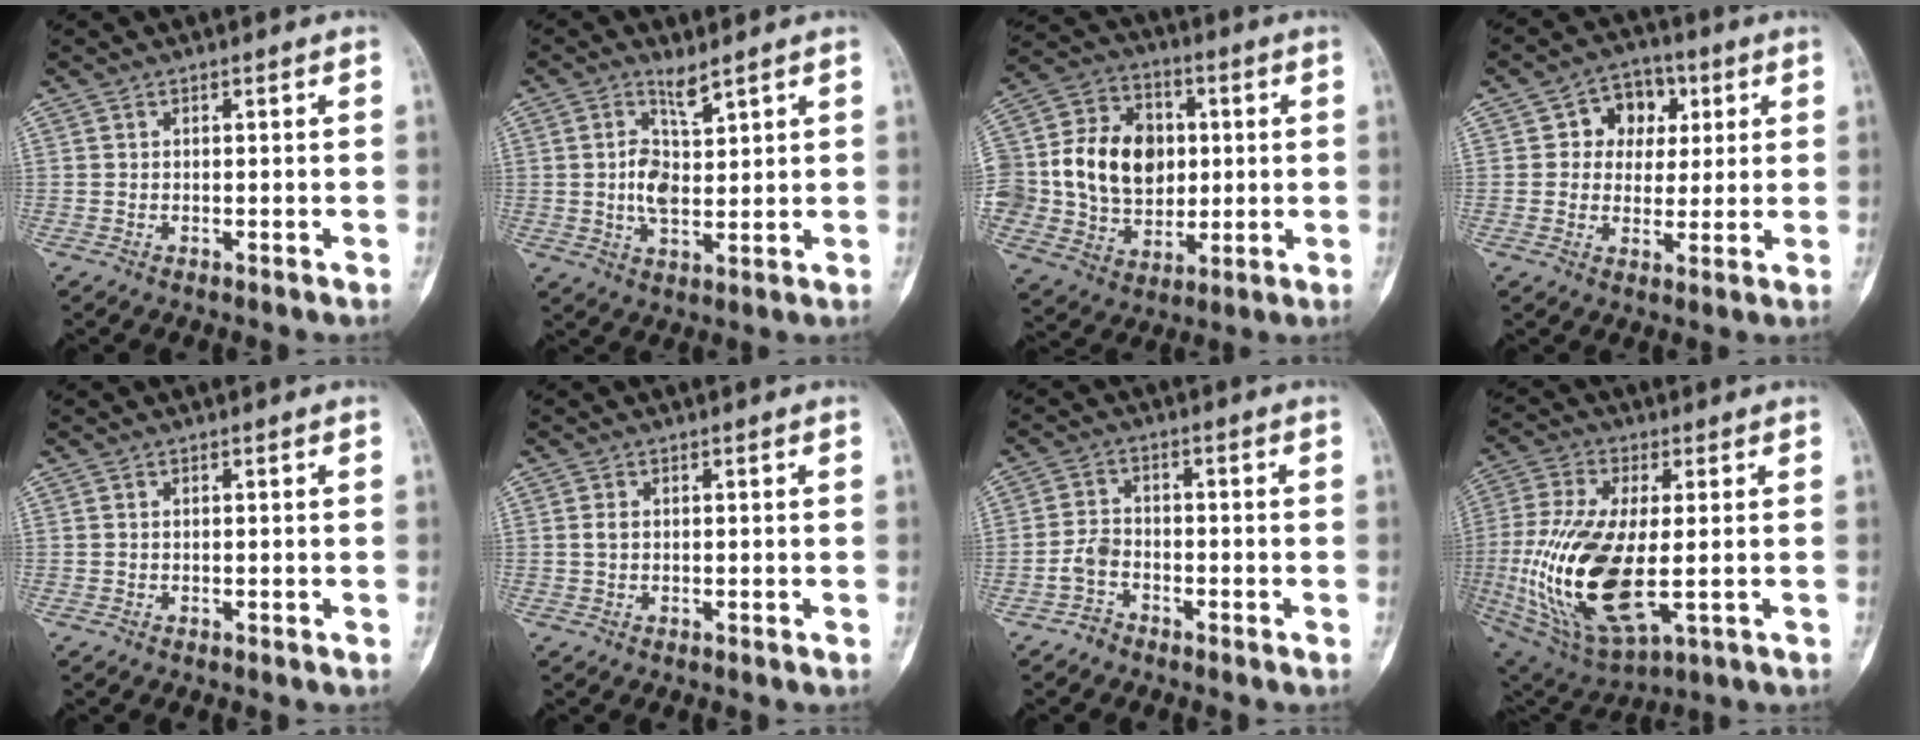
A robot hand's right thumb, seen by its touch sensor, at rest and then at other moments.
{"total": 6.1, "force": [2.6, 2.7, 4.8], "torque": [-0.083, -0.014, 0.056]}
{"total": 21.0, "force": [1.4, 16.8, 12.6], "torque": [-0.208, 0.025, 0.038]}
{"total": 9.1, "force": [2.4, 7.6, 4.4], "torque": [-0.007, 0.003, 0.030]}
{"total": 0.0}
{"total": 1.3, "force": [0.2, 0.9, 0.9], "torque": [-0.011, 0.002, 0.002]}
{"total": 3.9, "force": [-2.4, 2.8, 1.3], "torque": [-0.013, 0.019, -0.050]}
{"total": 21.6, "force": [-2.2, 9.8, 19.1], "torque": [-0.406, -0.017, -0.019]}